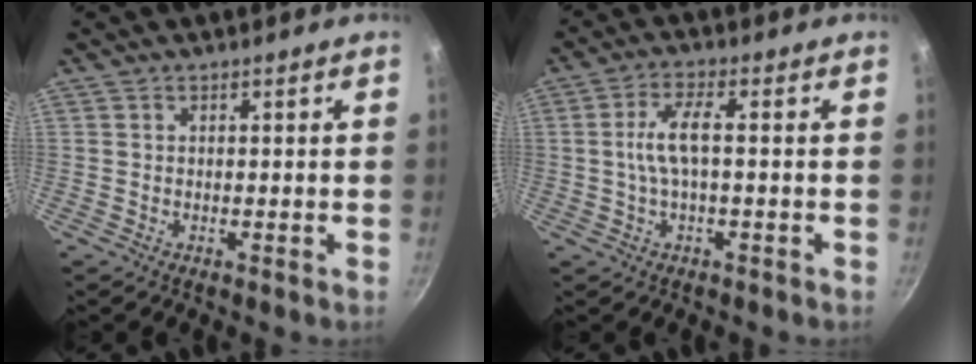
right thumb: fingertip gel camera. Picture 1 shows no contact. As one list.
[{"total": 5.9, "force": [-0.2, 1.6, 5.6], "torque": [-0.121, 0.017, -0.006]}]